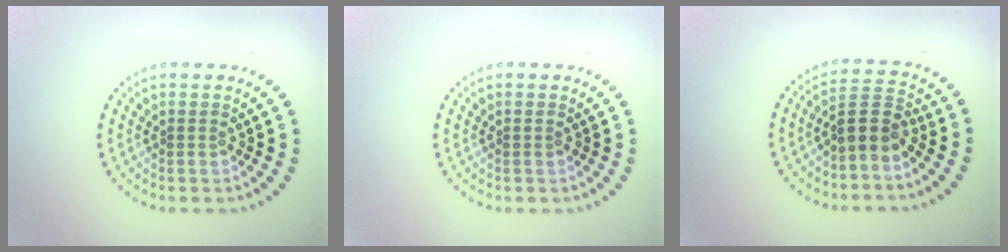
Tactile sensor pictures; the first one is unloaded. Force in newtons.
{"total": 0.0}
{"total": 2.9, "press": 2.4, "slide": 1.6}